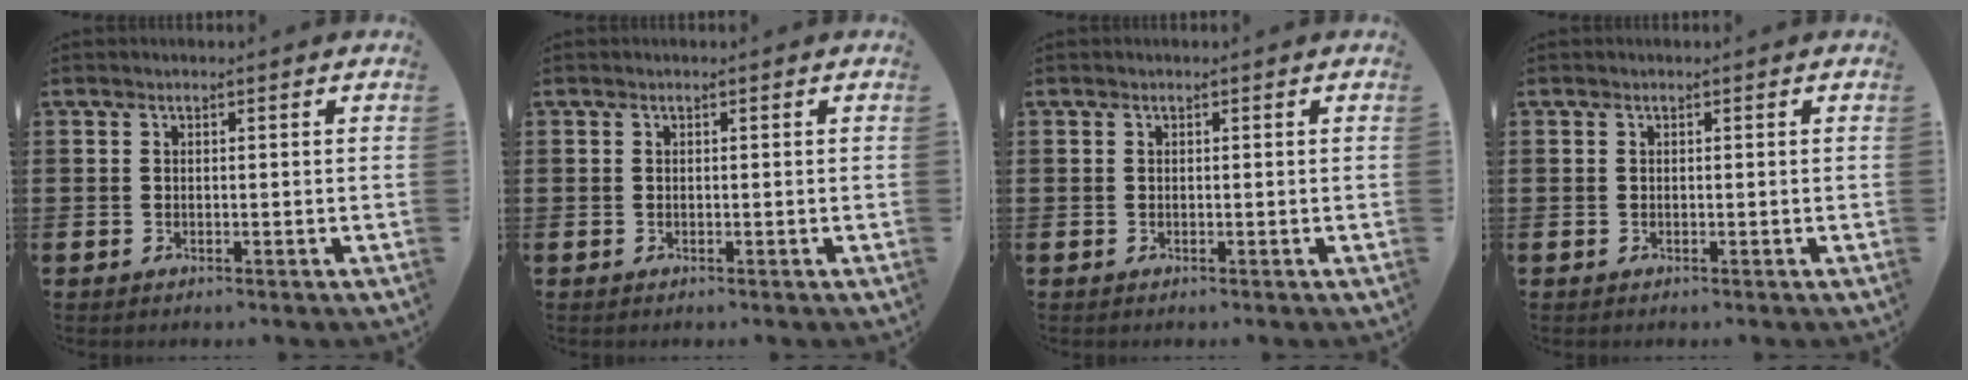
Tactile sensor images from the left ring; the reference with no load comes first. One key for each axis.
{"total": 0.0}
{"total": 0.0}
{"total": 0.0}